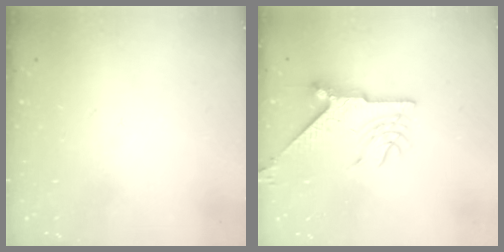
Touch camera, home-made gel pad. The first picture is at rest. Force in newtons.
{"total": 7.7, "press": 7.7, "slide": 1.0}